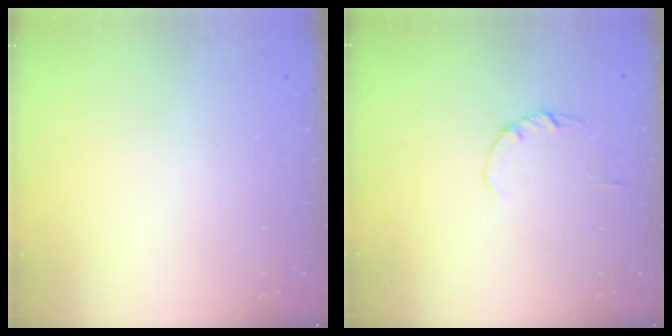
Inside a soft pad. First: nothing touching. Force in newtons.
{"total": 1.0, "press": 1.0, "slide": 0.2}